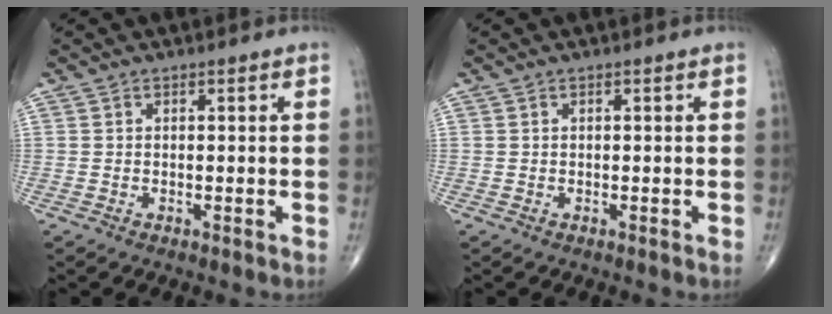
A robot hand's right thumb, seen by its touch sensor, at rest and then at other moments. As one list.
[{"total": 0.0}]